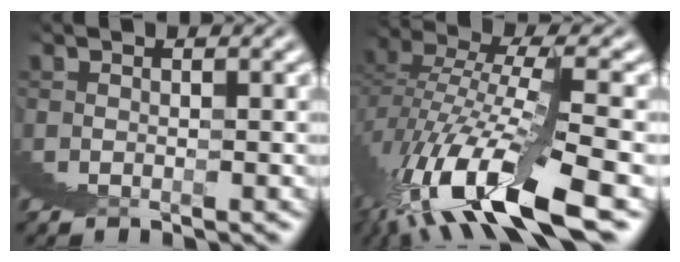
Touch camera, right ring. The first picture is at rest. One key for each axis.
{"total": 5.7, "fx": -0.5, "fy": 0.8, "fz": 5.6, "tx": -0.089, "ty": 0.004, "tz": -0.006}